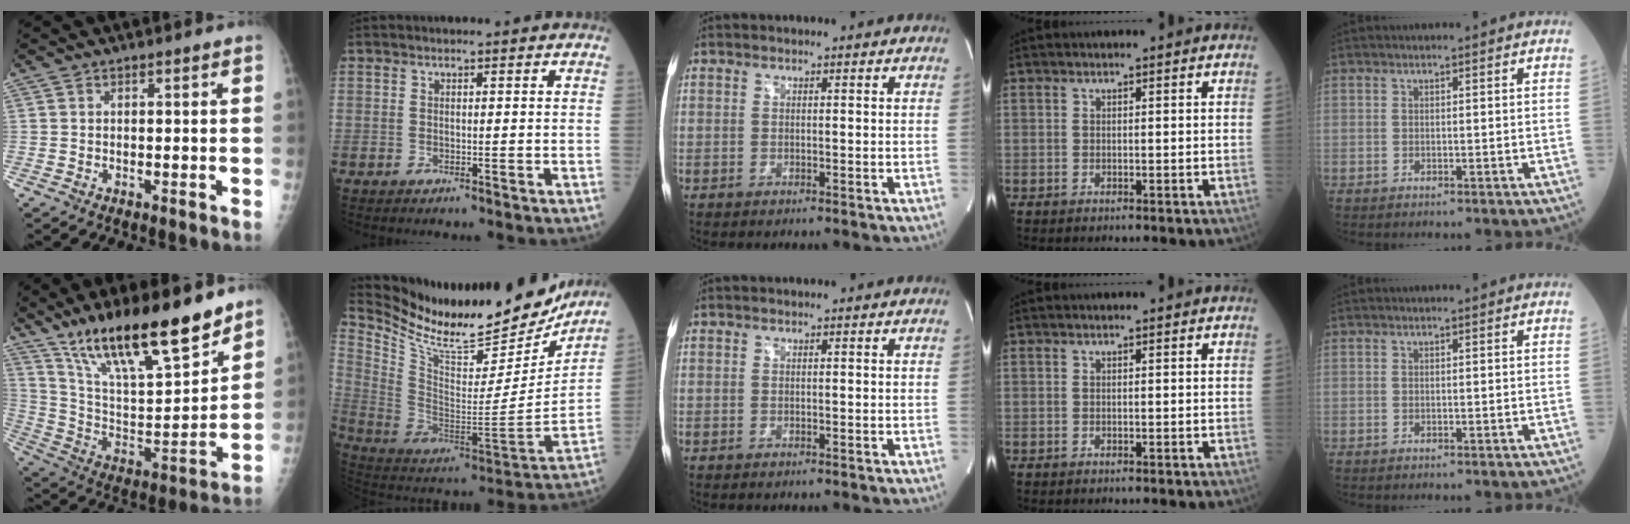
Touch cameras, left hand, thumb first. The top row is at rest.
{"thumb": {"total": 23.8, "force": [17.2, 6.0, 15.4], "torque": [-0.234, -0.072, 0.304]}, "index": {"total": 26.7, "force": [23.6, 4.8, 11.5], "torque": [-0.209, -0.056, 0.362]}}